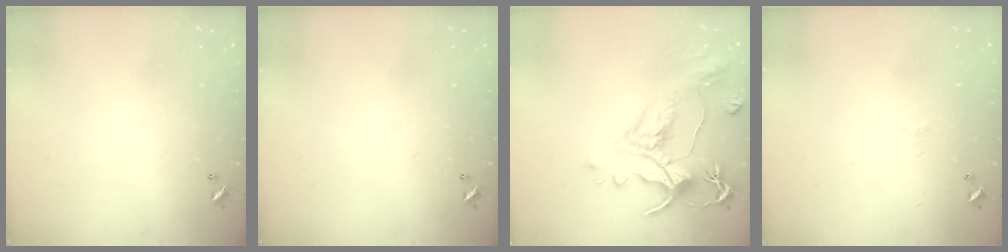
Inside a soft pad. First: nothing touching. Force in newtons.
{"total": 0.0}
{"total": 1.5, "press": 0.1, "slide": 1.5}
{"total": 0.6, "press": 0.4, "slide": 0.5}